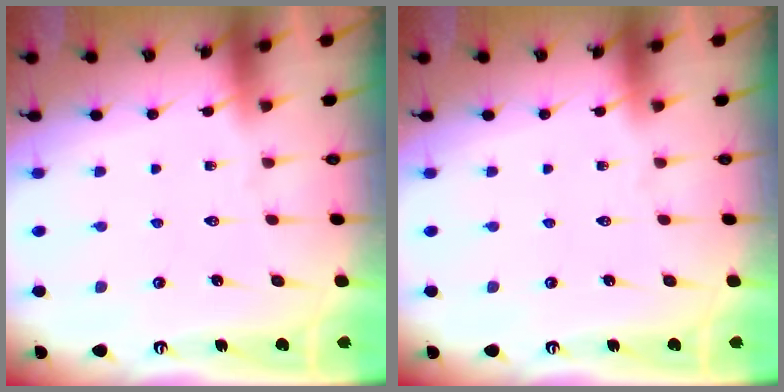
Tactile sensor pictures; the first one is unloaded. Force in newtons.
{"total": 0.0}